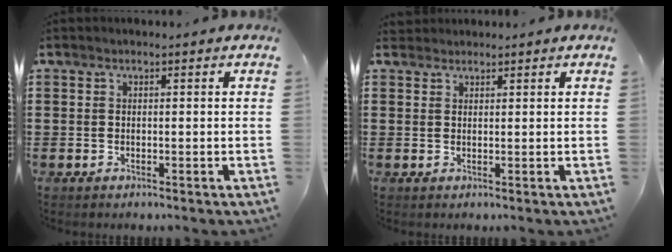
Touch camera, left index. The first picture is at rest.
{"total": 1.3, "force": [1.2, 0.5, 0.0], "torque": [-0.005, 0.002, 0.025]}